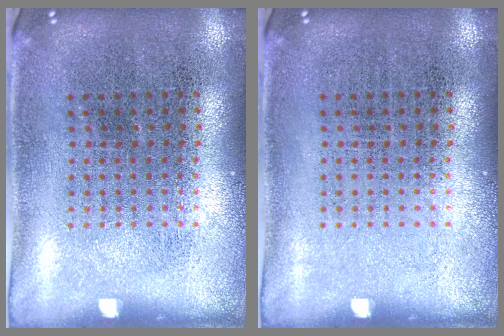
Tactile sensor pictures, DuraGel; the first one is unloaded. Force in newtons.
{"total": 0.0}